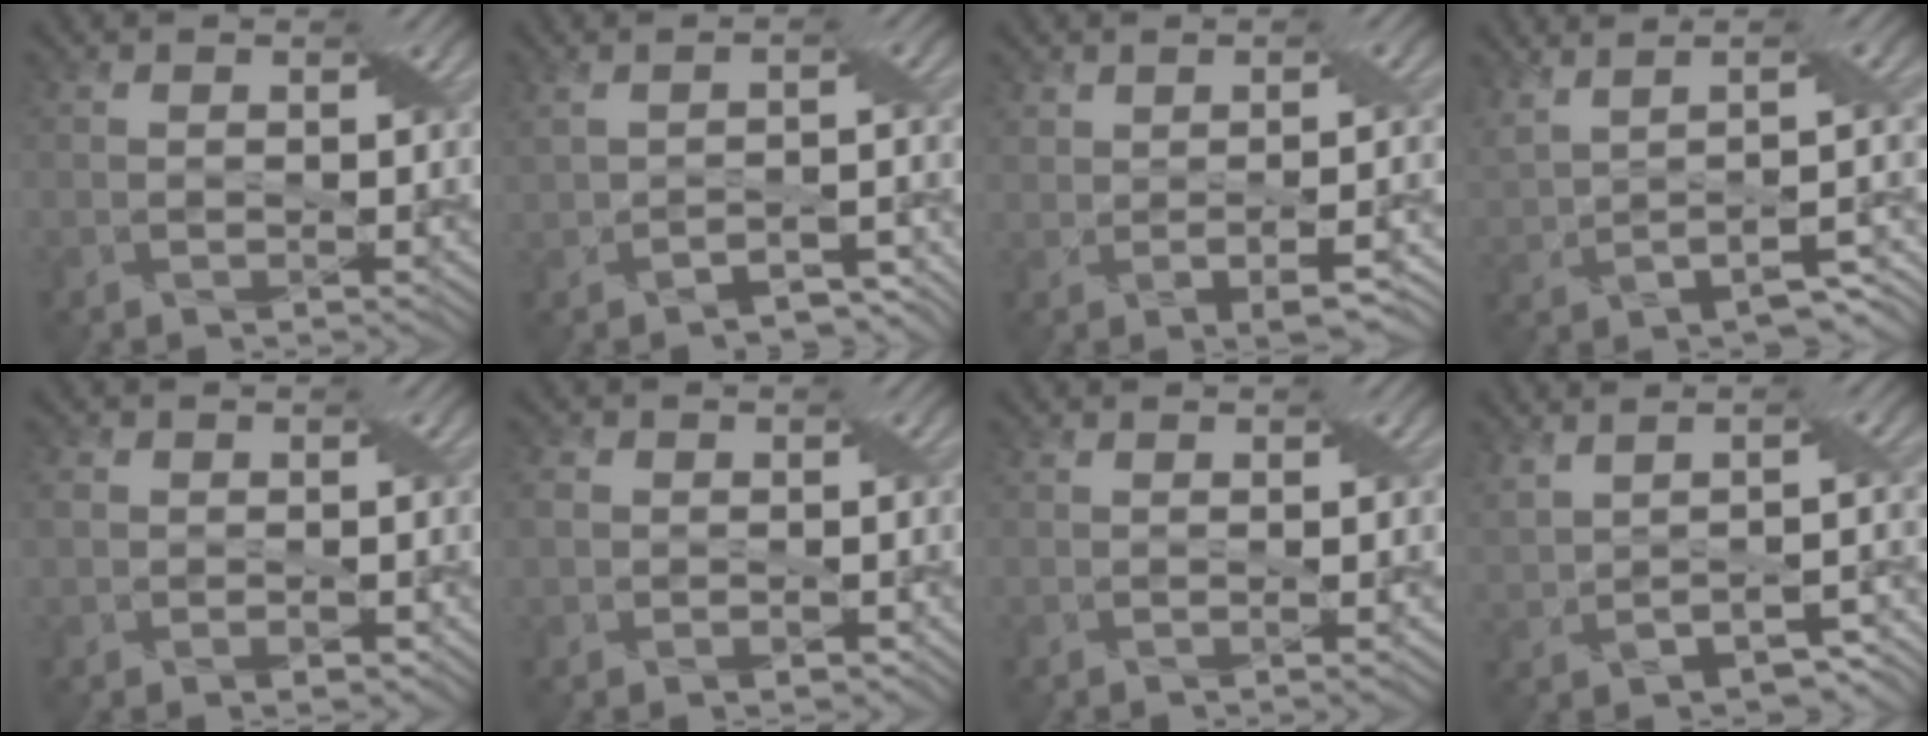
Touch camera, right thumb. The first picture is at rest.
{"total": 4.4, "force": [-2.6, 1.5, 3.2], "torque": [-0.061, -0.003, -0.041]}
{"total": 5.7, "force": [-0.8, 2.6, 5.0], "torque": [-0.086, -0.001, -0.005]}
{"total": 9.5, "force": [1.7, 3.2, 8.8], "torque": [-0.168, 0.009, 0.049]}
{"total": 3.3, "force": [-0.6, 2.5, 2.0], "torque": [-0.036, -0.005, -0.012]}
{"total": 3.6, "force": [-0.5, 2.9, 2.0], "torque": [-0.046, -0.003, -0.007]}
{"total": 0.9, "force": [-0.3, 0.0, 0.9], "torque": [-0.013, 0.004, -0.005]}
{"total": 5.3, "force": [0.1, 2.1, 4.8], "torque": [-0.098, -0.004, 0.014]}